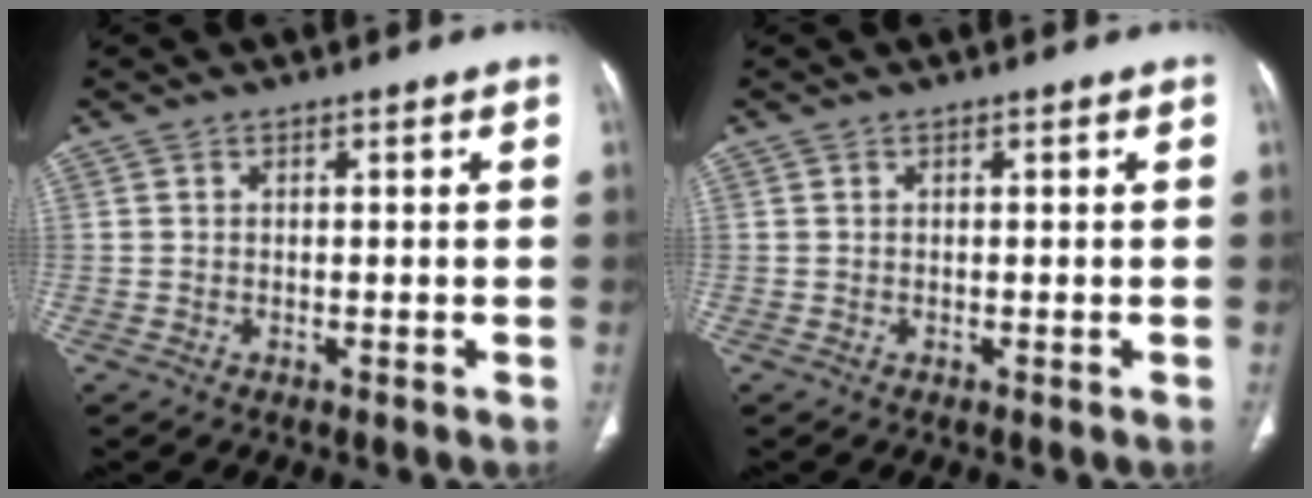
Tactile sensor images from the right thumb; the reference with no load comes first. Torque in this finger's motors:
{"motor_torque": [-0.06, 0.06, -0.18, 0.13, 0.00]}